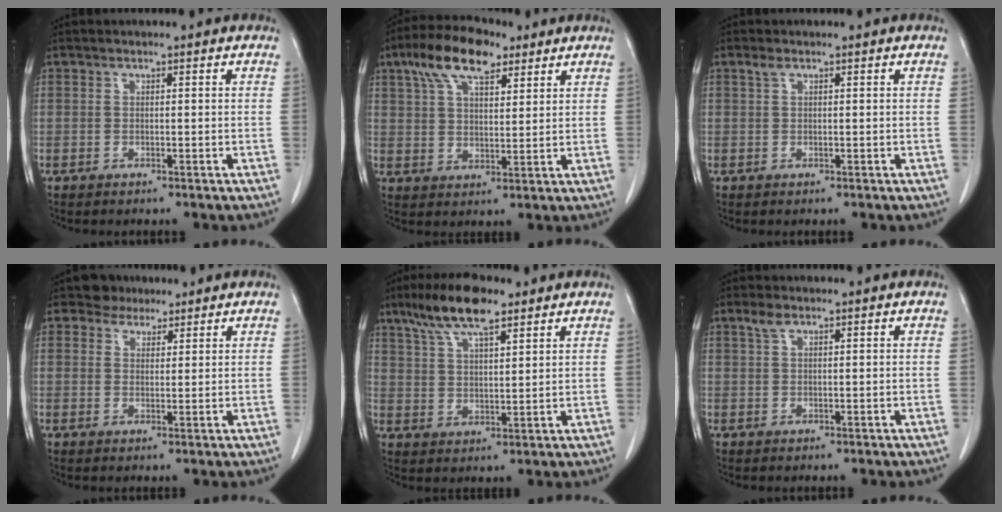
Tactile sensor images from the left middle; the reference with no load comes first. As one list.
[{"total": 10.7, "force": [6.5, 4.1, 7.4], "torque": [-0.142, 0.025, 0.119]}, {"total": 0.8, "force": [0.5, 0.2, 0.5], "torque": [-0.014, 0.009, 0.012]}, {"total": 3.4, "force": [2.7, 2.1, 0.1], "torque": [0.002, 0.009, 0.042]}, {"total": 10.0, "force": [7.0, 2.4, 6.7], "torque": [-0.131, 0.015, 0.129]}, {"total": 1.6, "force": [1.1, 0.5, 1.0], "torque": [-0.025, 0.010, 0.024]}]